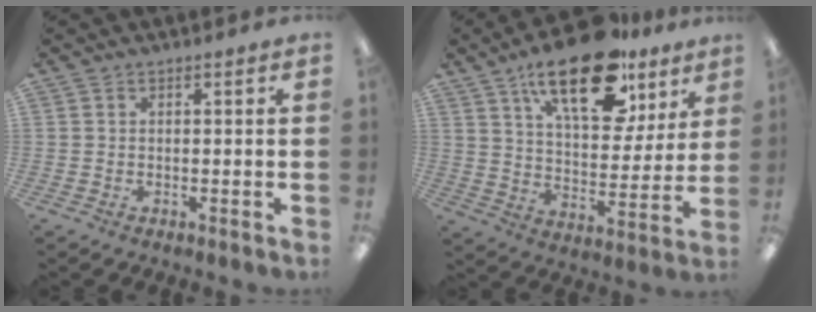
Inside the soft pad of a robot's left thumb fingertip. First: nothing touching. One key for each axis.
{"total": 21.9, "fx": 13.7, "fy": 9.7, "fz": 14.1, "tx": -0.220, "ty": -0.065, "tz": 0.228}